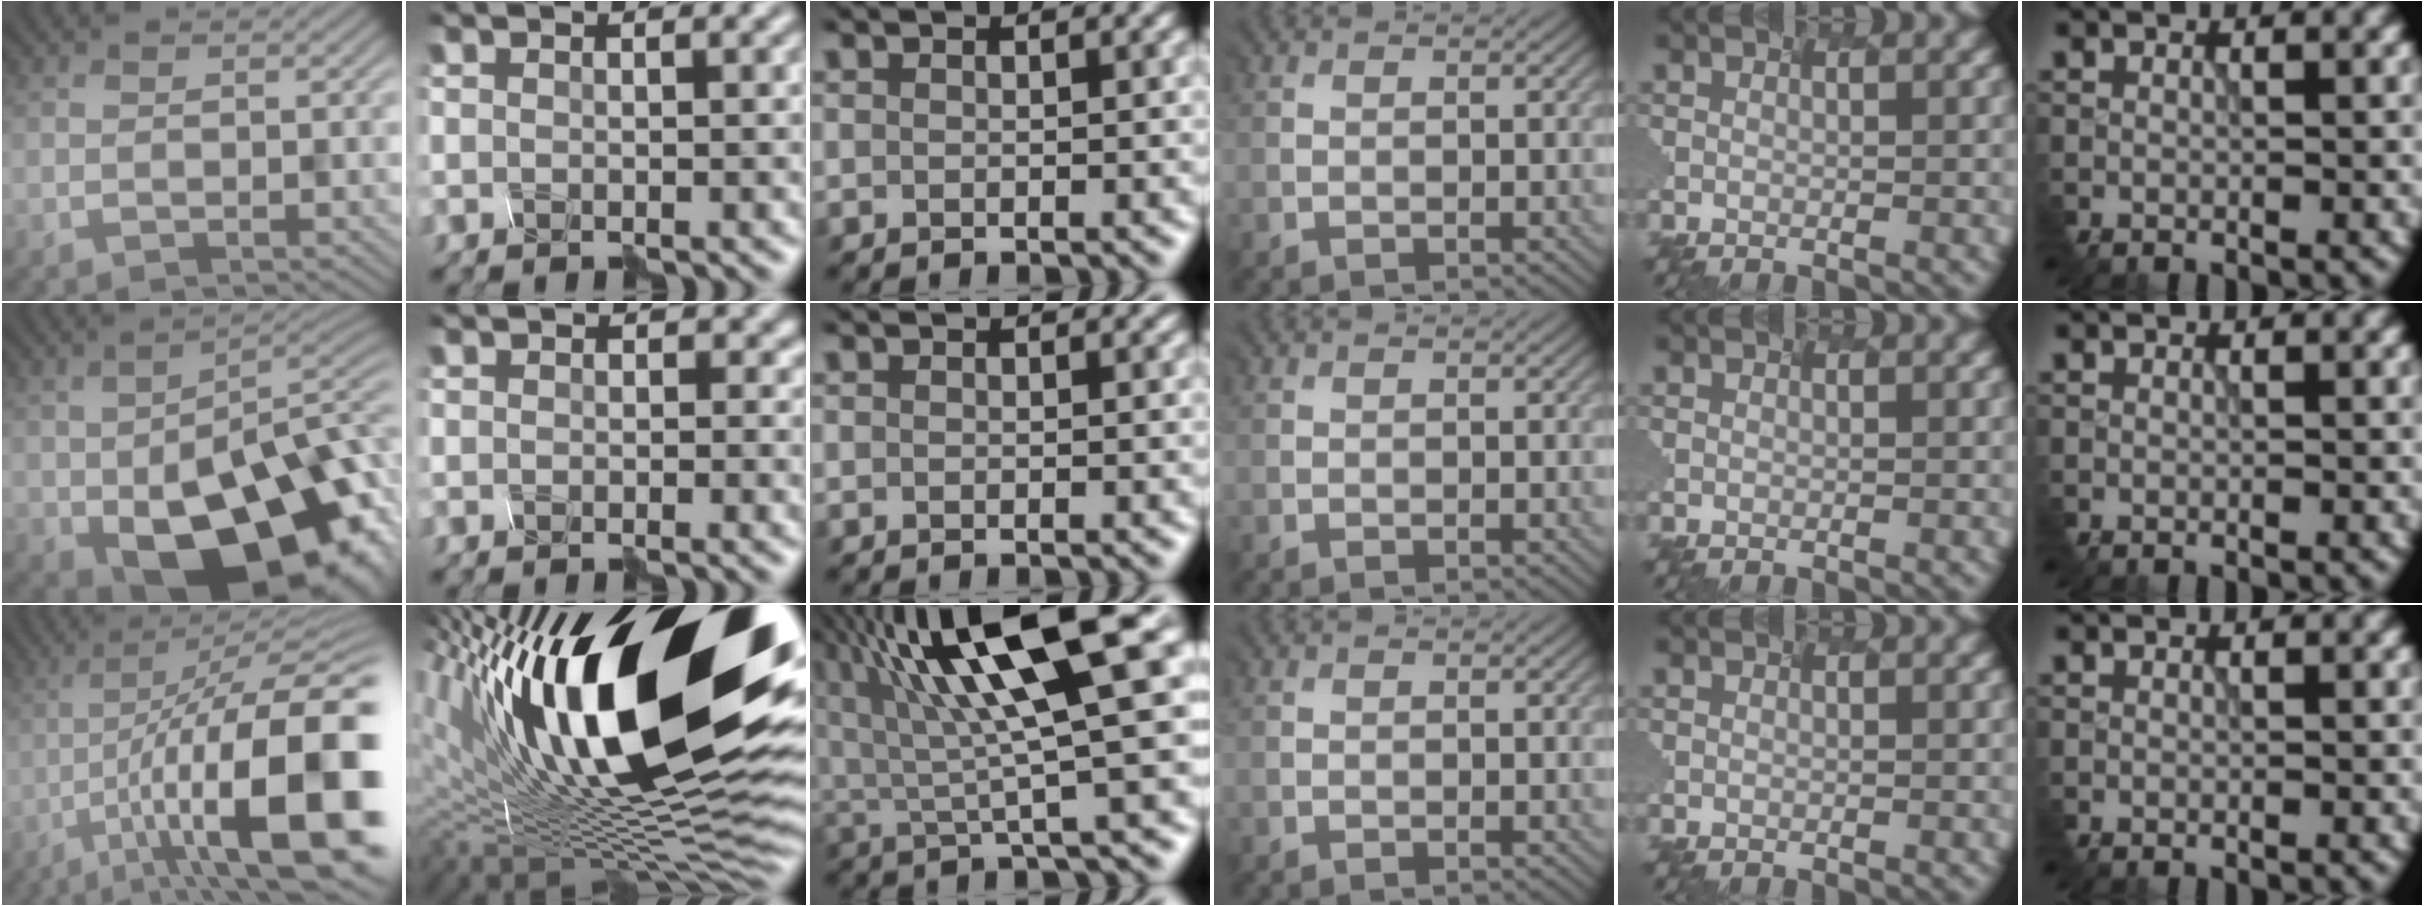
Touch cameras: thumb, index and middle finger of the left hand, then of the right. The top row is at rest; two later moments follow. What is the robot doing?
{"motion": "shake", "object": "plastic piggy bank"}